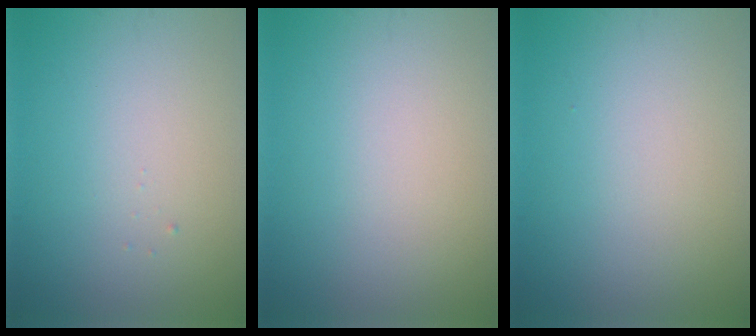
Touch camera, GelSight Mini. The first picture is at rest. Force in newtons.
{"total": 0.0}
{"total": 0.0}